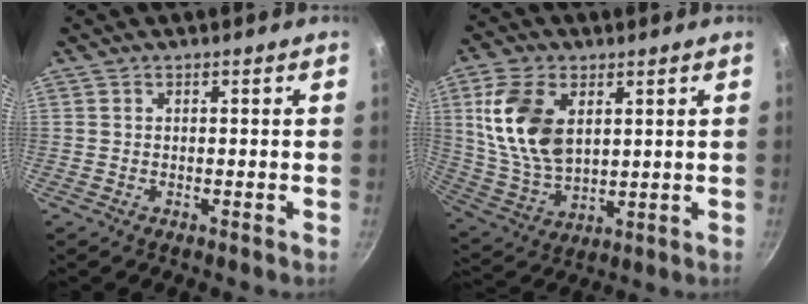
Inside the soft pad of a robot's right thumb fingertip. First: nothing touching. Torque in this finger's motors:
{"motor_torque": [-1.32, 1.86, 1.29, 0.10, 0.25]}